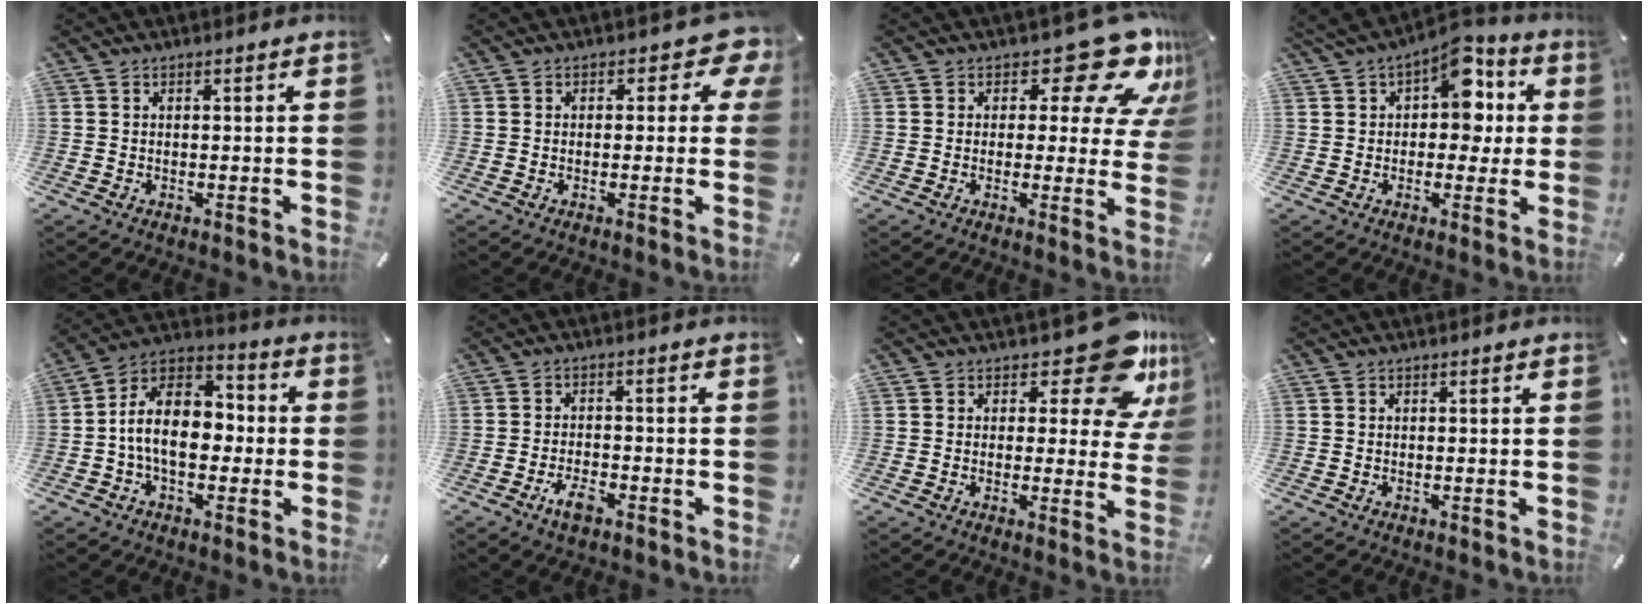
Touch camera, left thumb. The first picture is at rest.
{"total": 6.2, "force": [1.9, 3.7, 4.6], "torque": [-0.051, -0.008, 0.027]}
{"total": 17.3, "force": [9.7, 8.1, 11.8], "torque": [-0.139, -0.072, 0.160]}
{"total": 12.1, "force": [3.4, 8.2, 8.2], "torque": [-0.106, -0.017, 0.060]}
{"total": 12.9, "force": [-2.7, 8.7, 9.2], "torque": [-0.180, 0.022, -0.050]}
{"total": 4.5, "force": [-3.0, 1.9, 2.8], "torque": [-0.063, 0.011, -0.057]}
{"total": 13.6, "force": [8.0, 6.0, 9.2], "torque": [-0.106, -0.060, 0.133]}
{"total": 0.0}